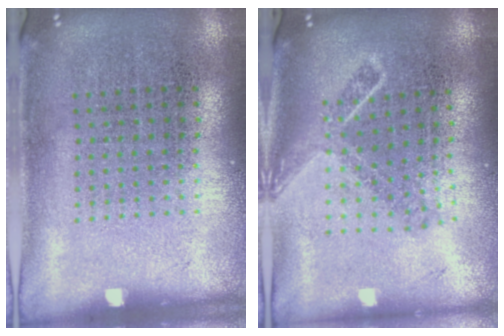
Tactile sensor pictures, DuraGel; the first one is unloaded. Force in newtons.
{"total": 1.8, "press": 1.3, "slide": 1.2}